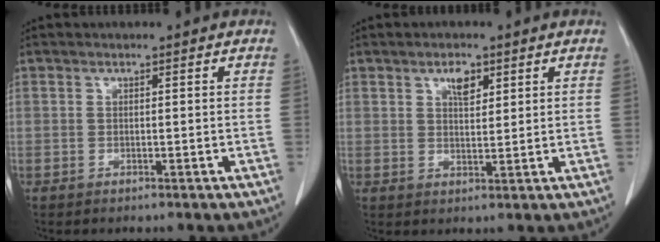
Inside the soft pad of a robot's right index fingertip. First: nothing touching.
{"total": 3.3, "force": [1.8, 1.4, 2.3], "torque": [-0.041, -0.001, 0.033]}